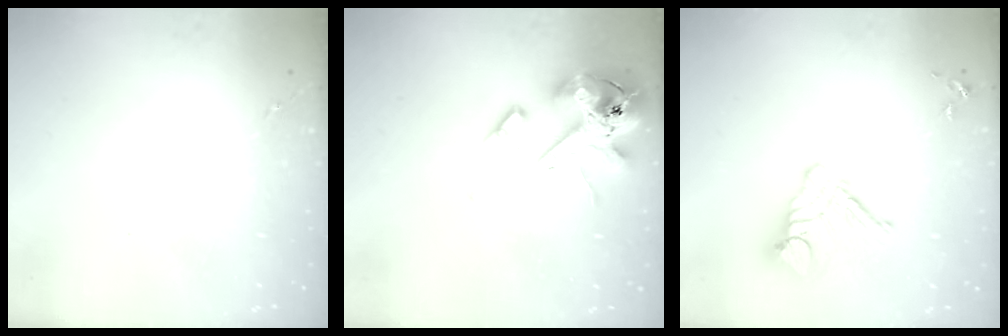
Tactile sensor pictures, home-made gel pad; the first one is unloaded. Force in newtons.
{"total": 14.5, "press": 14.4, "slide": 2.4}
{"total": 11.6, "press": 11.5, "slide": 1.1}